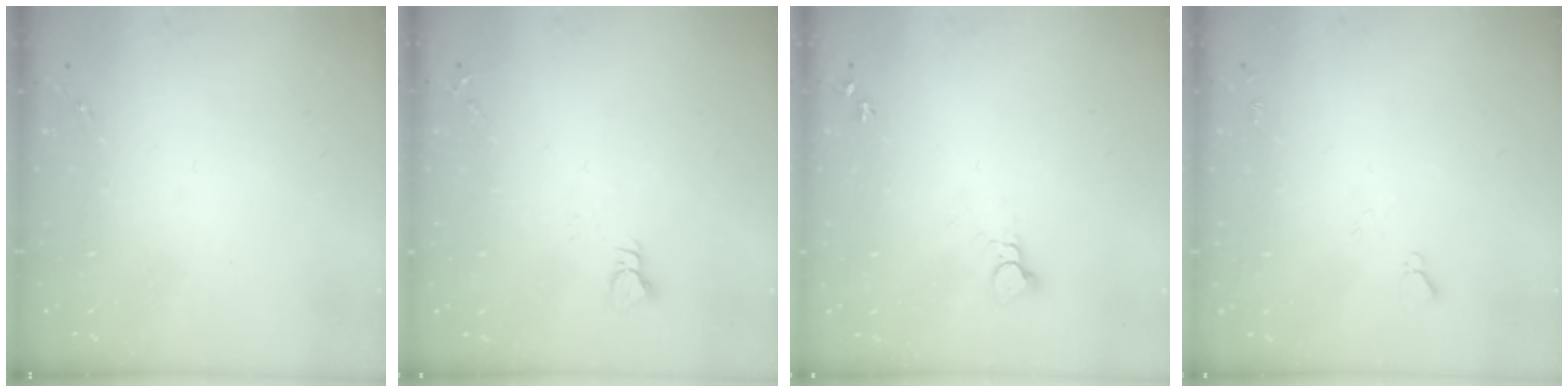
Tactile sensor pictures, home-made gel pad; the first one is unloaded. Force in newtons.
{"total": 2.9, "press": 2.9, "slide": 0.3}
{"total": 3.7, "press": 3.7, "slide": 0.3}
{"total": 4.9, "press": 4.9, "slide": 0.6}